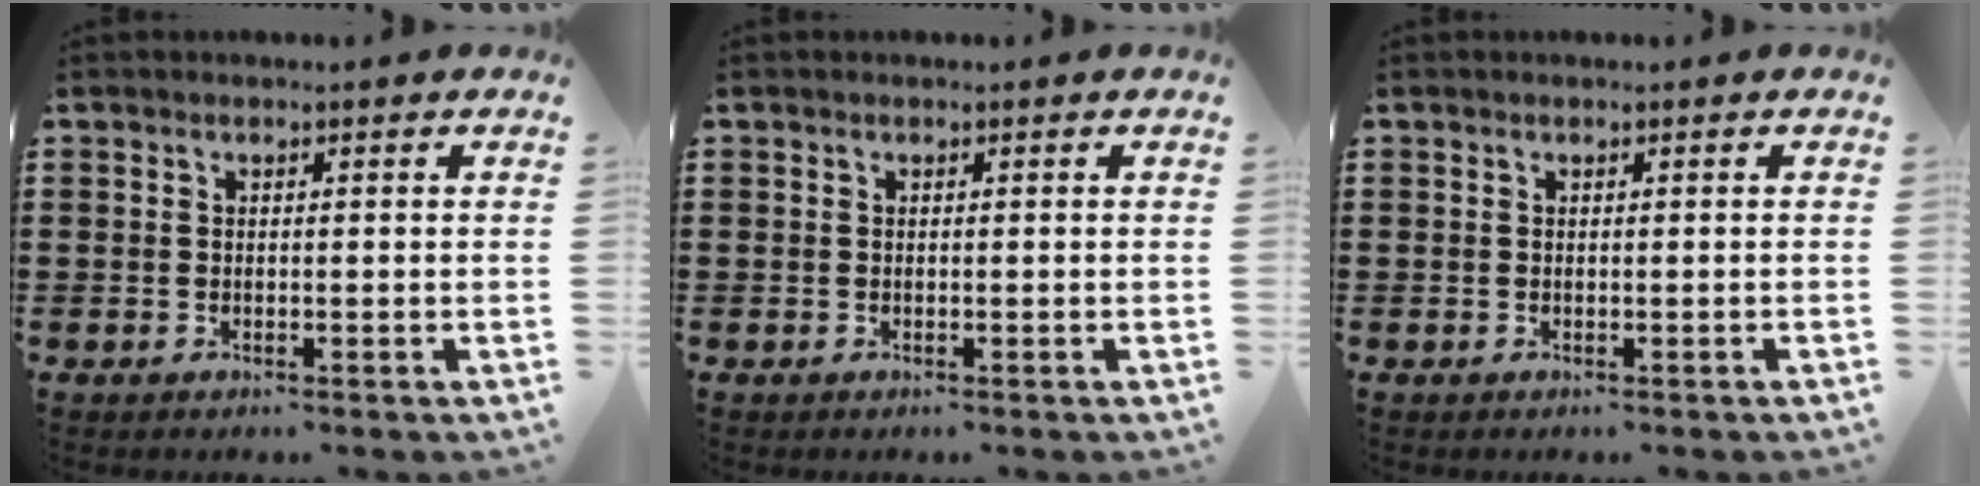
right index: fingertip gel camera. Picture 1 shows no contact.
{"total": 0.0}
{"total": 0.0}